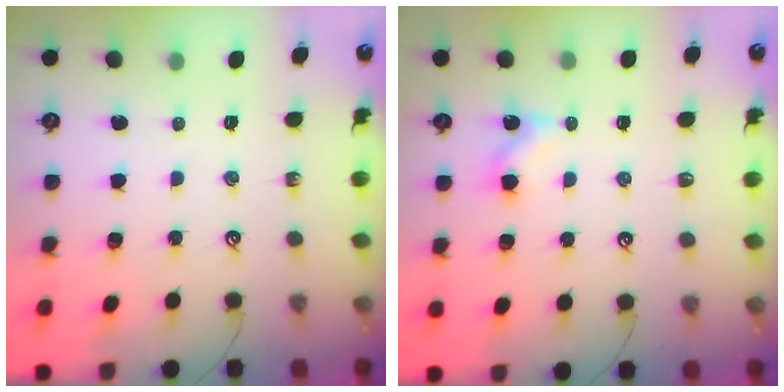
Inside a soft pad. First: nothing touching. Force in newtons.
{"total": 3.6, "press": 3.6, "slide": 0.3}